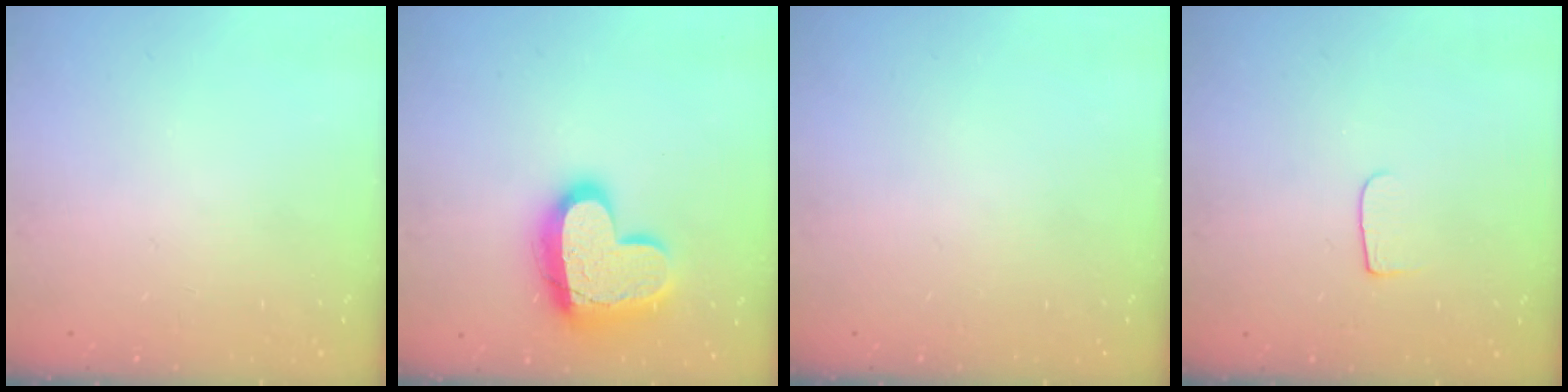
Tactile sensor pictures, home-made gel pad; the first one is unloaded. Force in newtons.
{"total": 17.9, "press": 17.8, "slide": 1.6}
{"total": 0.0}
{"total": 5.3, "press": 5.2, "slide": 0.6}